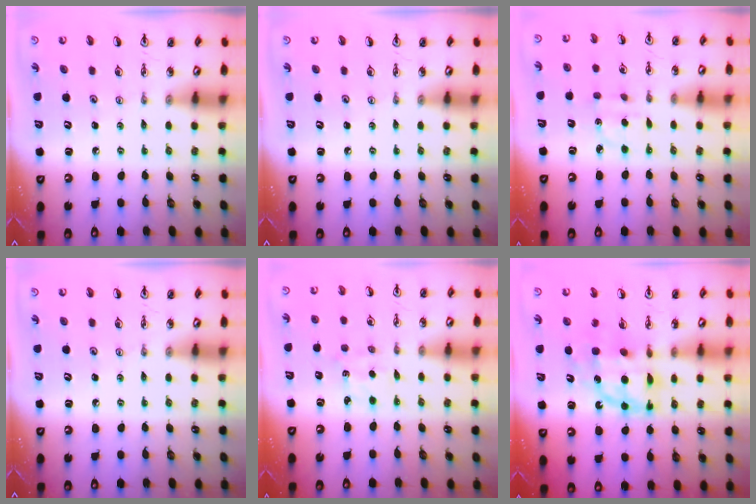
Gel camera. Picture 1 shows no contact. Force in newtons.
{"total": 0.0}
{"total": 3.5, "press": 3.5, "slide": 0.4}
{"total": 0.0}
{"total": 2.5, "press": 2.5, "slide": 0.3}
{"total": 11.3, "press": 11.3, "slide": 1.4}